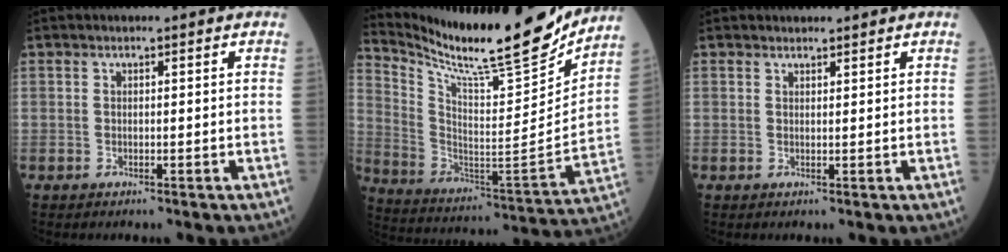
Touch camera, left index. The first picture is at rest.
{"total": 22.5, "force": [19.7, 1.7, 10.7], "torque": [-0.202, -0.059, 0.314]}
{"total": 1.1, "force": [1.1, 0.2, 0.0], "torque": [-0.007, 0.002, 0.020]}